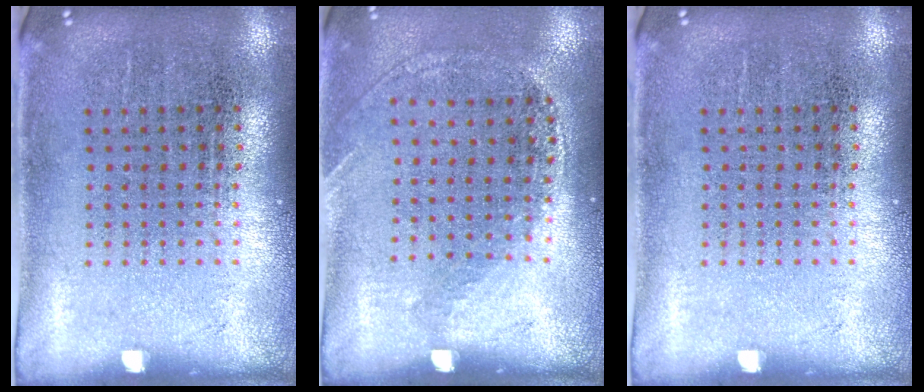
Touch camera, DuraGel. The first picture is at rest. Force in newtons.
{"total": 1.1, "press": 0.9, "slide": 0.7}
{"total": 0.0}